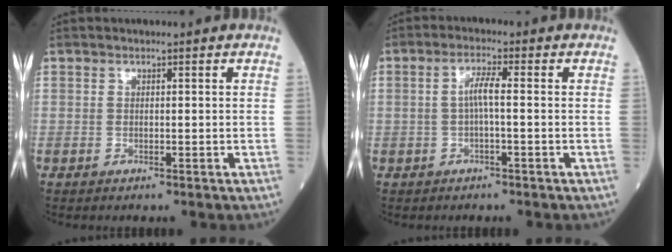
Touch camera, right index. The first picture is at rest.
{"total": 3.2, "force": [0.0, 0.3, 3.2], "torque": [-0.063, 0.009, 0.003]}